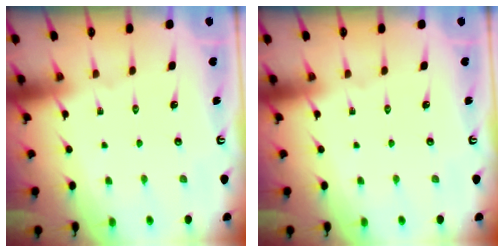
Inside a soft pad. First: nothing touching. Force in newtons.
{"total": 0.0}